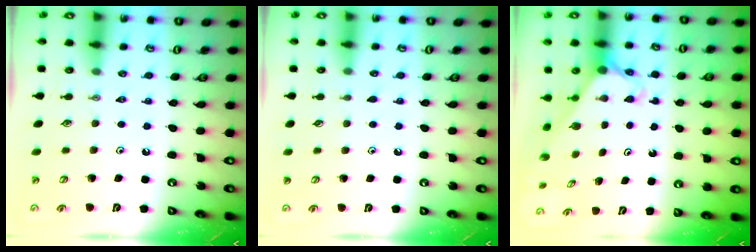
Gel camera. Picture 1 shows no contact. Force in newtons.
{"total": 4.6, "press": 4.5, "slide": 0.5}
{"total": 2.3, "press": 2.3, "slide": 0.2}